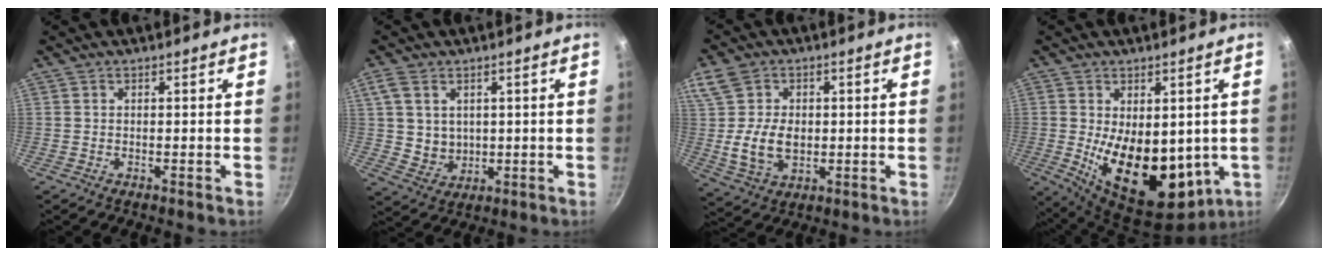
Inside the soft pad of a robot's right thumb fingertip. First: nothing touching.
{"total": 6.6, "force": [1.6, 5.3, 3.5], "torque": [-0.055, -0.012, 0.039]}
{"total": 11.5, "force": [0.5, 8.4, 7.9], "torque": [-0.142, -0.007, 0.008]}
{"total": 17.9, "force": [-0.9, 10.4, 14.6], "torque": [-0.206, -0.036, 0.015]}